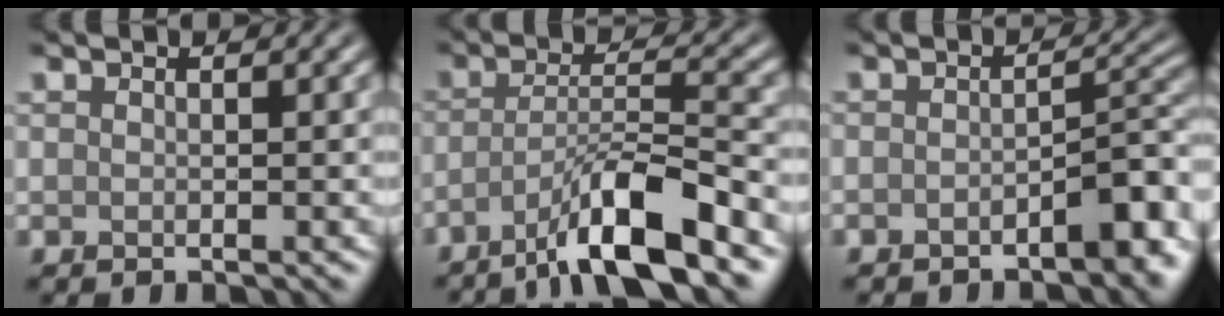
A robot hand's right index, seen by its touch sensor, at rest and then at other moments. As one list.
[{"total": 7.3, "force": [-4.8, 0.9, 5.4], "torque": [-0.087, 0.008, -0.090]}, {"total": 3.9, "force": [-2.3, 1.3, 2.9], "torque": [-0.036, 0.009, -0.038]}]